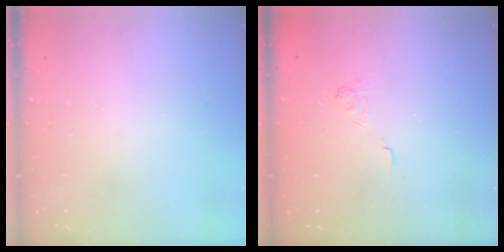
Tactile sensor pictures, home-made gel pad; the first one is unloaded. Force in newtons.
{"total": 2.1, "press": 1.5, "slide": 1.4}